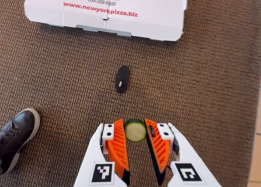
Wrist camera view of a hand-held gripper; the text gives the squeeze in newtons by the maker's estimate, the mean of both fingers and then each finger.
{"total": 7.5, "left": 7.1, "right": 7.8}